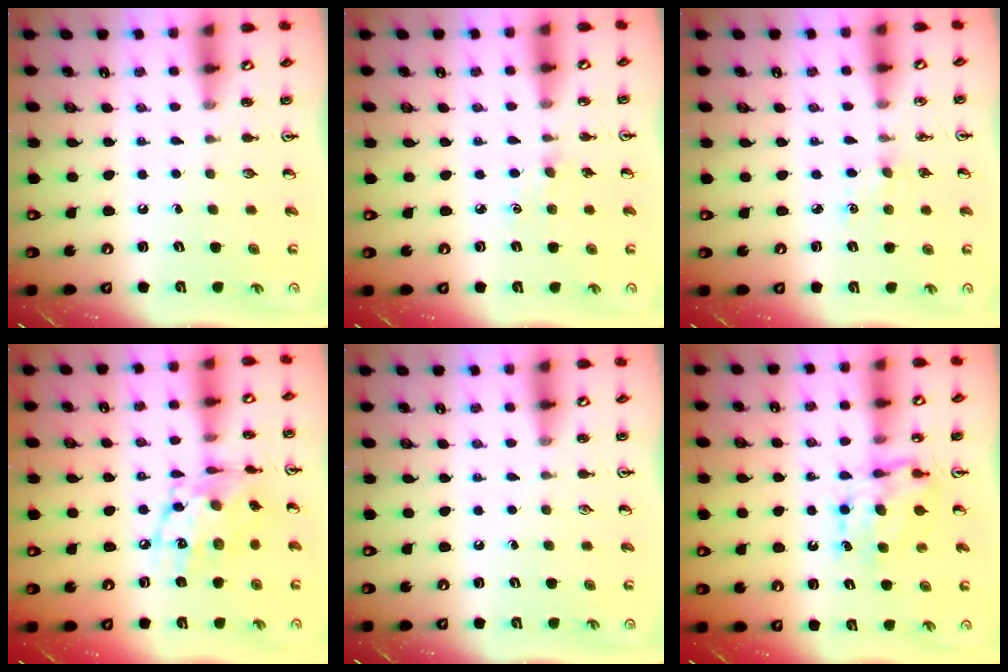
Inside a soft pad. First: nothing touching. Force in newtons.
{"total": 2.2, "press": 2.2, "slide": 0.4}
{"total": 2.7, "press": 2.7, "slide": 0.4}
{"total": 14.7, "press": 14.7, "slide": 0.9}
{"total": 0.0}
{"total": 6.8, "press": 6.8, "slide": 0.5}